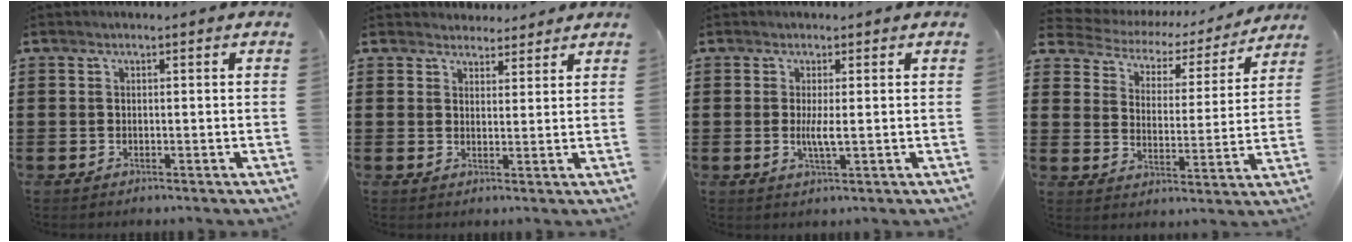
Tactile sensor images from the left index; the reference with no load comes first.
{"total": 3.1, "force": [2.8, 1.4, 0.0], "torque": [-0.009, 0.000, 0.053]}
{"total": 2.9, "force": [0.1, 0.4, 2.9], "torque": [-0.052, -0.005, 0.001]}
{"total": 3.5, "force": [3.2, 1.3, 0.1], "torque": [-0.029, -0.026, 0.047]}